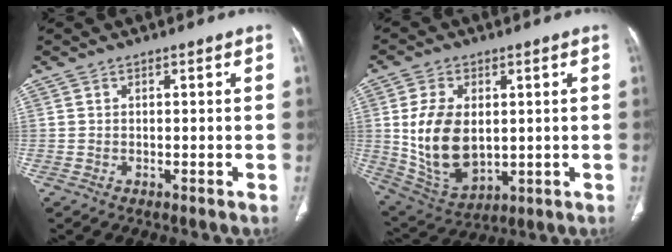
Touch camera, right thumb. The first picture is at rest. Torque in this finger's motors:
{"motor_torque": [-0.72, 1.20, 0.85, 0.90, 0.17]}